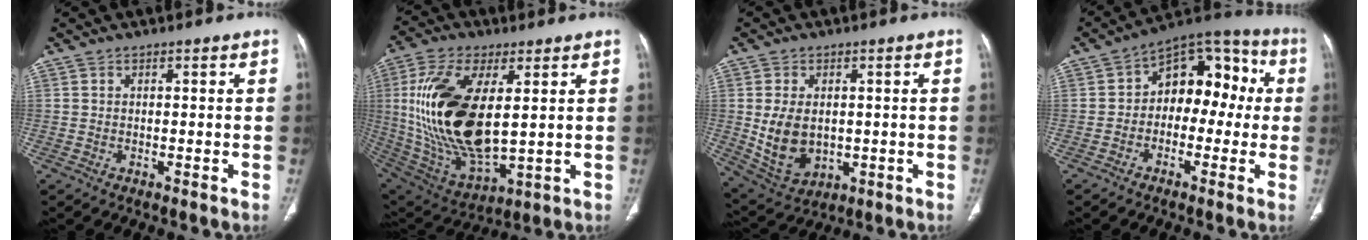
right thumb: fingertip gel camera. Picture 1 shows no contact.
{"total": 23.8, "force": [3.2, 11.2, 20.8], "torque": [-0.421, -0.023, 0.073]}
{"total": 10.1, "force": [0.0, 7.0, 7.3], "torque": [-0.122, -0.007, 0.022]}
{"total": 13.5, "force": [0.3, 9.0, 10.0], "torque": [-0.082, 0.051, -0.015]}